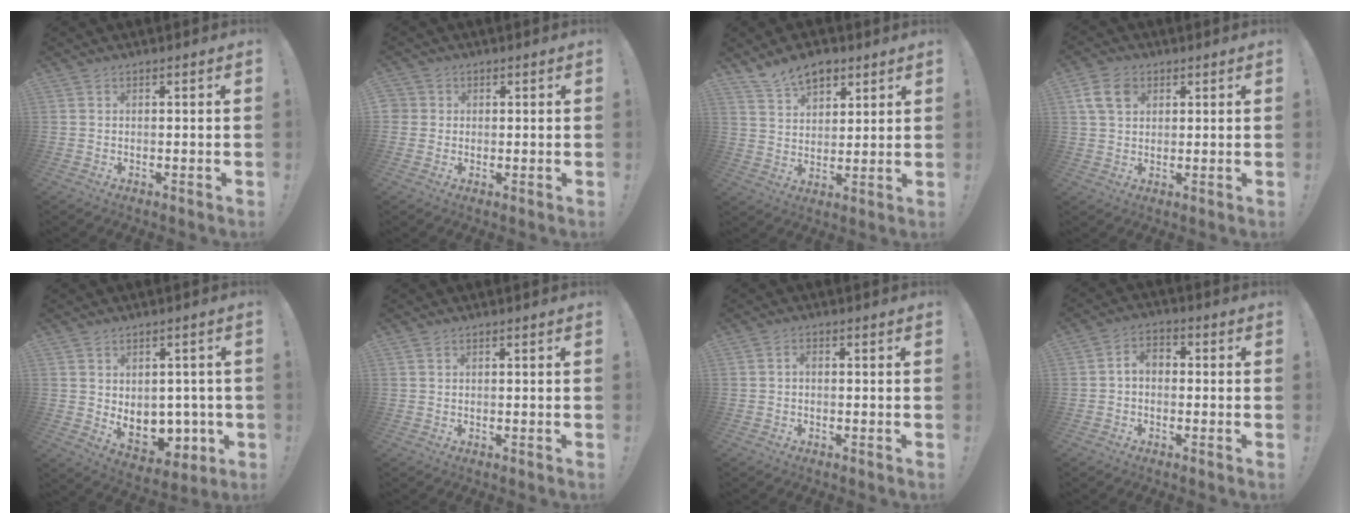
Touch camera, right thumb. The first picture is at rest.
{"total": 2.7, "force": [0.4, 2.7, 0.5], "torque": [-0.008, 0.002, 0.008]}
{"total": 9.3, "force": [6.5, 5.2, 4.1], "torque": [-0.077, -0.029, 0.127]}
{"total": 8.7, "force": [3.6, 6.1, 5.0], "torque": [-0.090, -0.004, 0.071]}
{"total": 9.3, "force": [0.1, 7.6, 5.3], "torque": [-0.064, -0.010, 0.018]}
{"total": 0.5, "force": [0.3, 0.3, 0.3], "torque": [-0.011, 0.002, 0.008]}
{"total": 1.2, "force": [-0.7, 0.4, 0.9], "torque": [-0.016, 0.005, -0.014]}
{"total": 4.4, "force": [-0.7, 2.8, 3.4], "torque": [-0.068, 0.009, -0.016]}